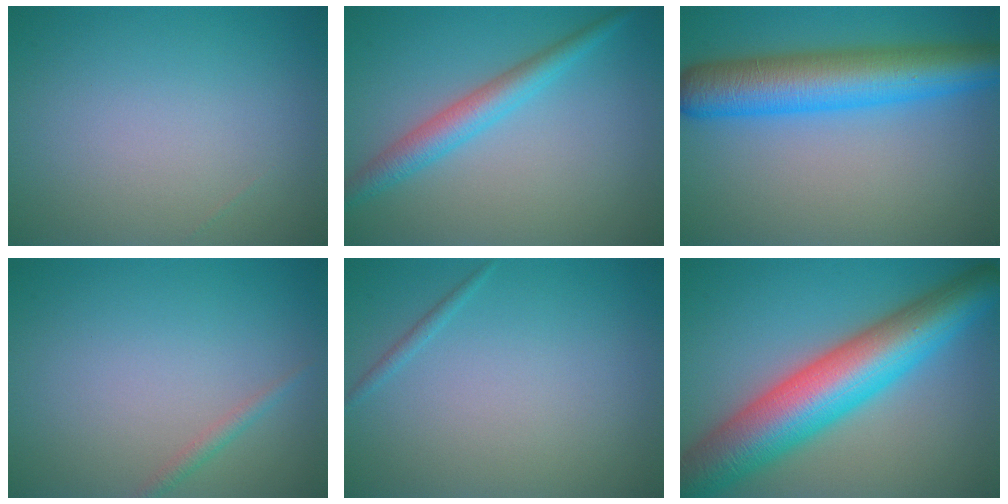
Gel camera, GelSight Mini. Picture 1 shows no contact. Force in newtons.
{"total": 3.4, "press": 3.4, "slide": 0.1}
{"total": 8.8, "press": 8.8, "slide": 0.3}
{"total": 1.0, "press": 1.0, "slide": 0.0}
{"total": 0.6, "press": 0.6, "slide": 0.0}
{"total": 11.6, "press": 11.6, "slide": 0.4}